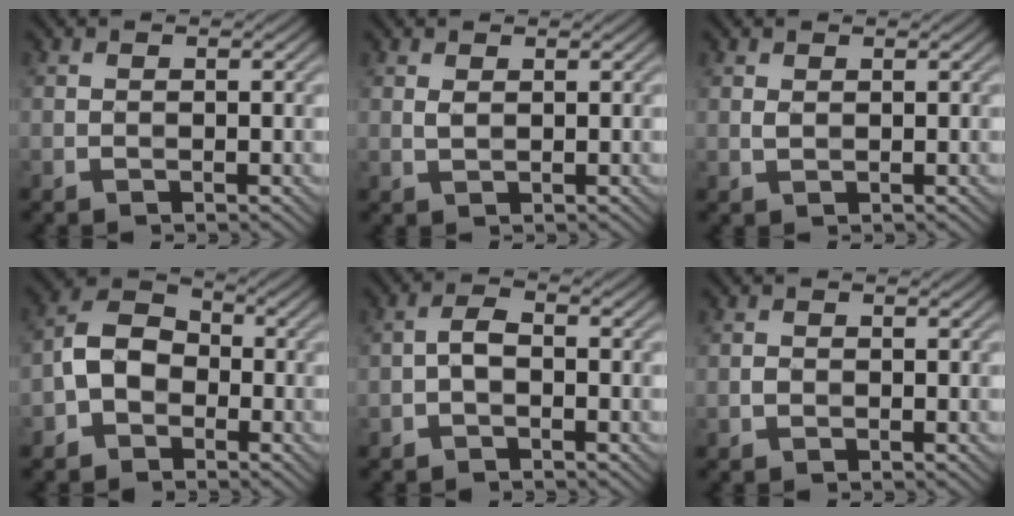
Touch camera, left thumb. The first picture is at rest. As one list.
[{"total": 1.3, "force": [0.6, 0.9, 0.8], "torque": [-0.020, 0.001, 0.013]}, {"total": 1.2, "force": [0.6, 0.9, 0.5], "torque": [-0.013, 0.001, 0.012]}, {"total": 5.9, "force": [-2.2, 4.4, 3.3], "torque": [-0.066, 0.008, -0.057]}, {"total": 2.3, "force": [-0.9, 1.2, 1.8], "torque": [-0.036, 0.007, -0.023]}, {"total": 0.8, "force": [-0.2, 0.7, 0.3], "torque": [-0.004, -0.003, -0.007]}]